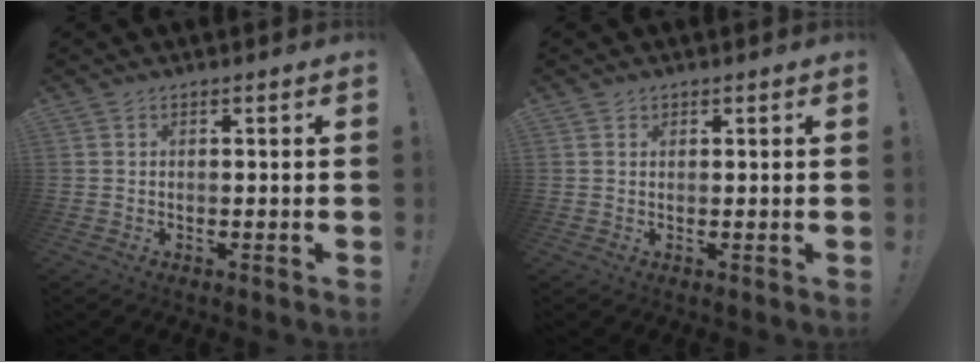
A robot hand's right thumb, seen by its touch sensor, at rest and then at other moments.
{"total": 0.9, "force": [0.7, 0.5, 0.1], "torque": [0.007, -0.003, 0.011]}